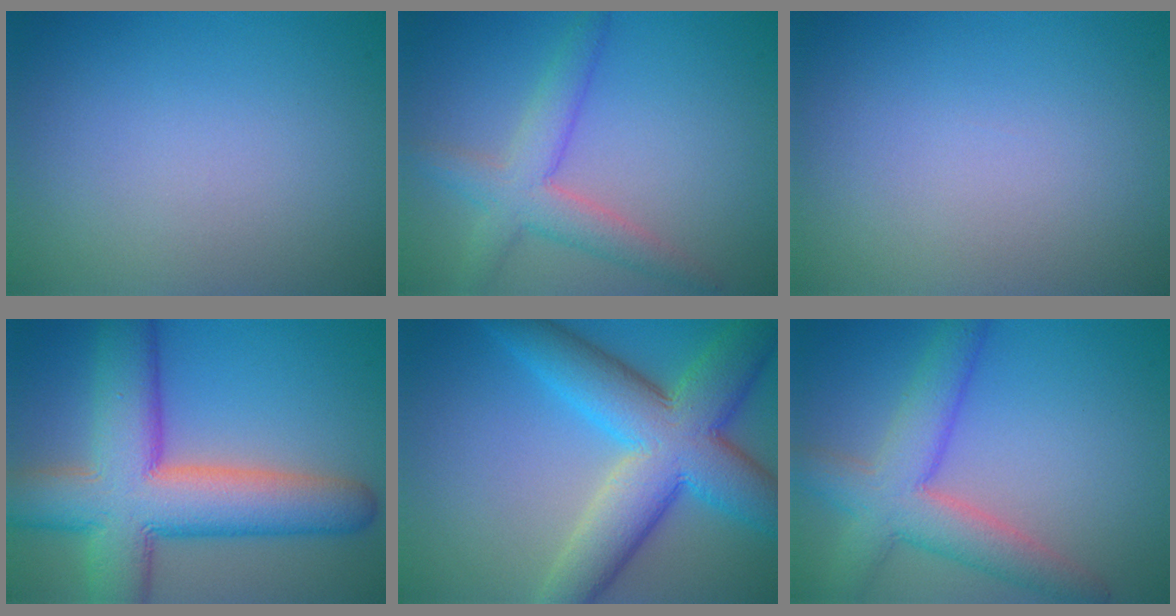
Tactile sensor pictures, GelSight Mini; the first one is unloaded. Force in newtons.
{"total": 4.1, "press": 4.1, "slide": 0.2}
{"total": 0.0}
{"total": 12.2, "press": 12.2, "slide": 0.7}
{"total": 10.6, "press": 10.6, "slide": 0.4}
{"total": 6.1, "press": 6.0, "slide": 0.6}